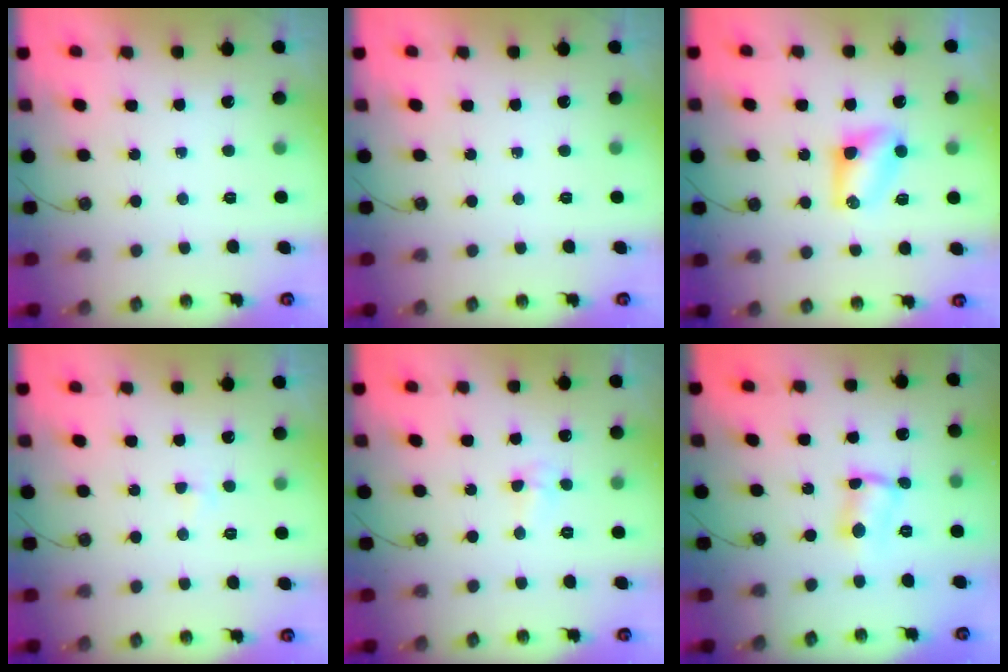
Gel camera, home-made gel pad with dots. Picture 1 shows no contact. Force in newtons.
{"total": 0.0}
{"total": 6.0, "press": 5.9, "slide": 0.8}
{"total": 2.1, "press": 2.1, "slide": 0.3}
{"total": 3.3, "press": 3.3, "slide": 0.7}
{"total": 2.3, "press": 2.2, "slide": 0.6}